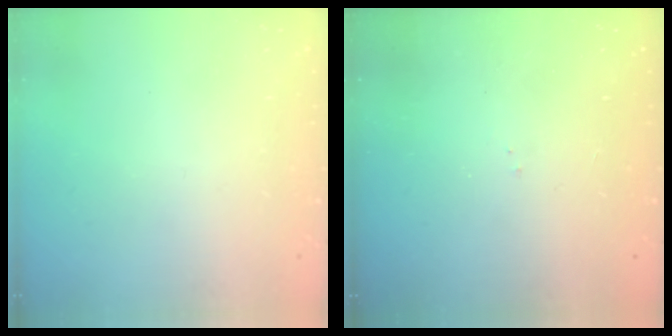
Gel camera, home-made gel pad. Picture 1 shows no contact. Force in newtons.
{"total": 5.8, "press": 5.8, "slide": 0.8}